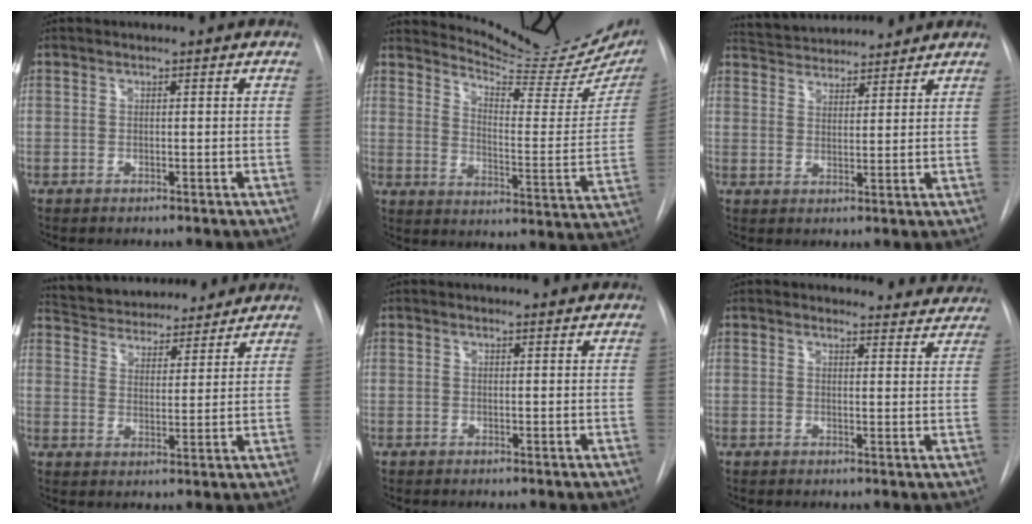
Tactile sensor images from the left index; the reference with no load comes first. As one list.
[{"total": 19.7, "force": [18.6, 1.6, 6.3], "torque": [-0.094, -0.098, 0.233]}, {"total": 11.2, "force": [10.7, 2.1, 2.6], "torque": [-0.043, 0.025, 0.164]}, {"total": 17.2, "force": [15.9, 4.5, 4.9], "torque": [-0.086, 0.023, 0.235]}, {"total": 2.7, "force": [2.7, 0.3, 0.2], "torque": [-0.010, 0.006, 0.026]}, {"total": 8.7, "force": [8.5, 2.1, 0.0], "torque": [0.038, -0.018, 0.068]}]